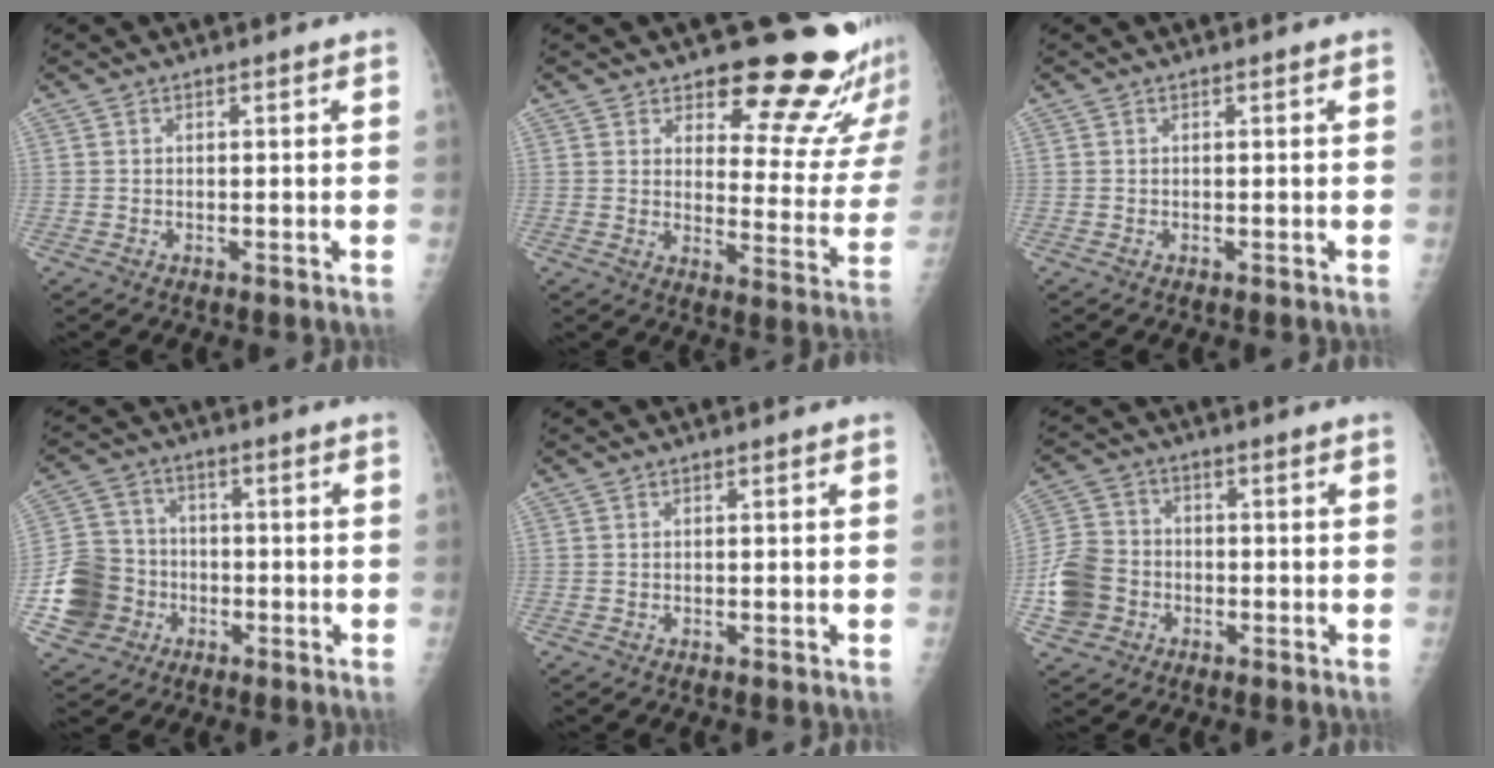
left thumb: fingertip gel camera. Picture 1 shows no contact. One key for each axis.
{"total": 18.5, "fx": 14.8, "fy": 6.1, "fz": 9.3, "tx": -0.064, "ty": -0.125, "tz": 0.179}
{"total": 0.0}
{"total": 11.9, "fx": -3.6, "fy": 10.5, "fz": 4.3, "tx": -0.065, "ty": 0.019, "tz": -0.064}
{"total": 0.0}
{"total": 9.7, "fx": -2.8, "fy": 8.2, "fz": 4.4, "tx": -0.078, "ty": 0.016, "tz": -0.056}